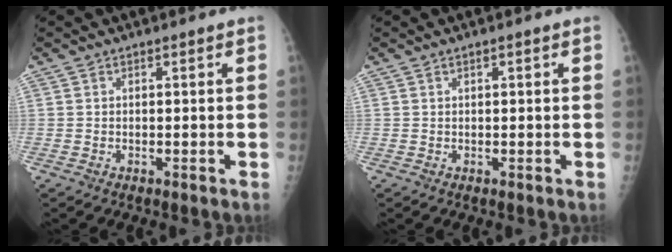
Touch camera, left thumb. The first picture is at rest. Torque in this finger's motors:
{"motor_torque": [0.02, 0.16, -0.16, -0.11, -0.02]}